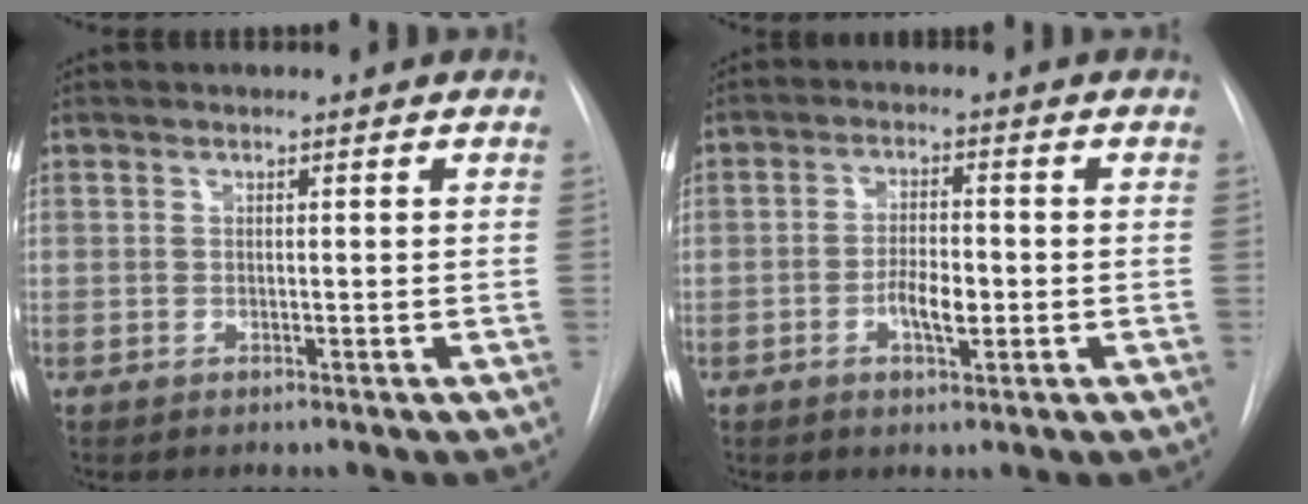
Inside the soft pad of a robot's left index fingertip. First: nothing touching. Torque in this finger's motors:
{"motor_torque": [0.35, -0.16, 0.09, 0.03]}